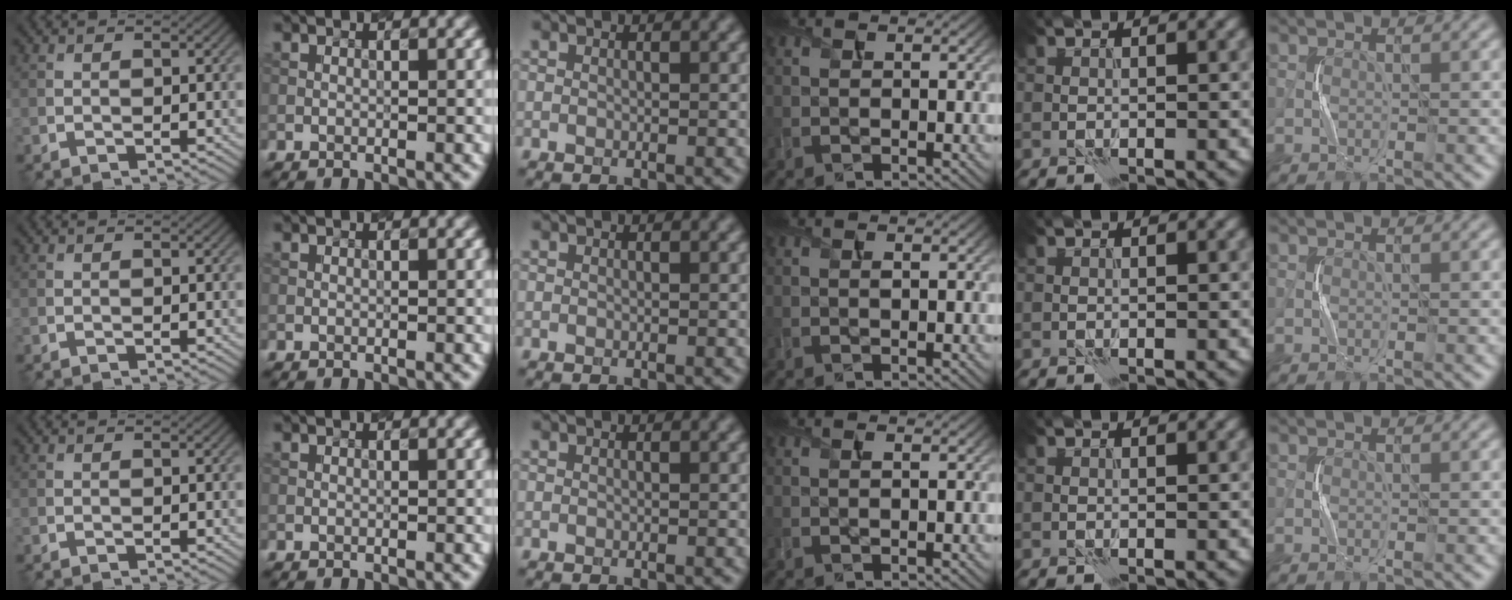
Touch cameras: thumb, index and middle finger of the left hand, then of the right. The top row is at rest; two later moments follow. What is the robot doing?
{"motion": "squeeze", "object": "paper clamp"}